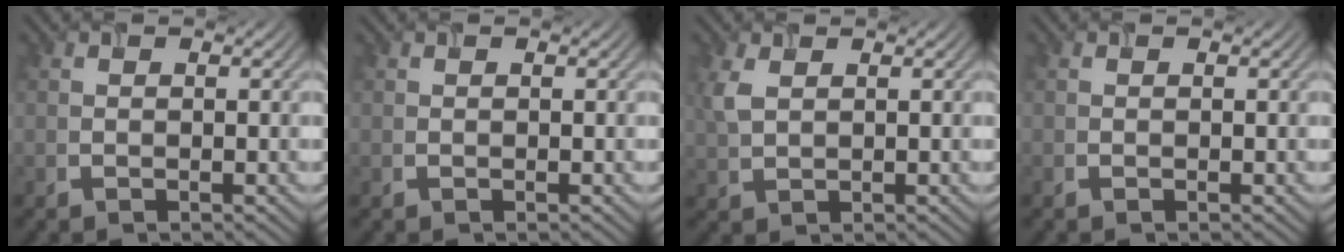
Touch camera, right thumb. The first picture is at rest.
{"total": 0.0}
{"total": 3.0, "force": [1.2, 1.6, 2.2], "torque": [-0.065, 0.004, 0.028]}
{"total": 0.0}